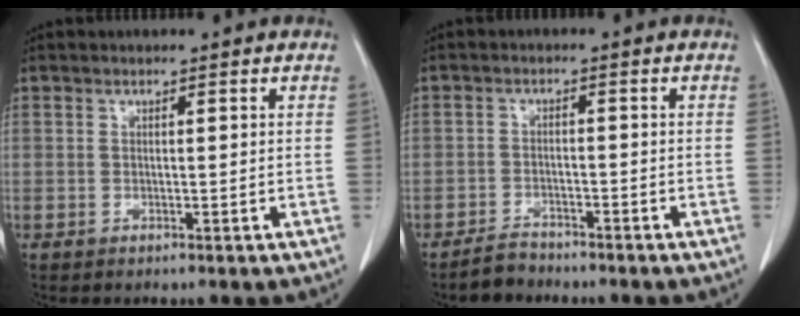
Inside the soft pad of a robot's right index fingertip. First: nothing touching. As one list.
[{"total": 3.2, "force": [-2.9, 1.4, 0.3], "torque": [-0.013, 0.001, -0.049]}]